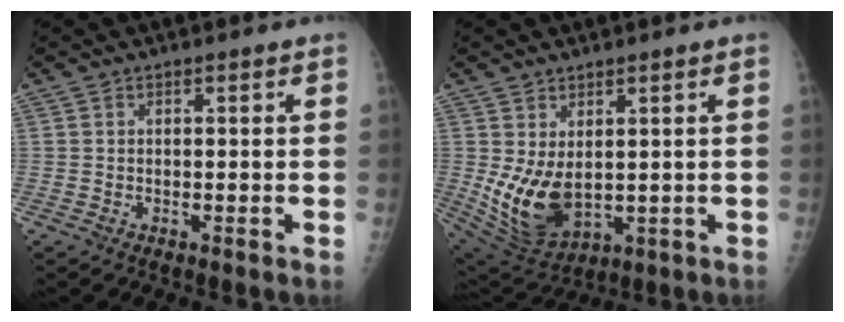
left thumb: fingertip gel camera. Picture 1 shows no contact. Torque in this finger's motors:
{"motor_torque": [0.14, 0.64, 0.67, -0.19, 0.17]}